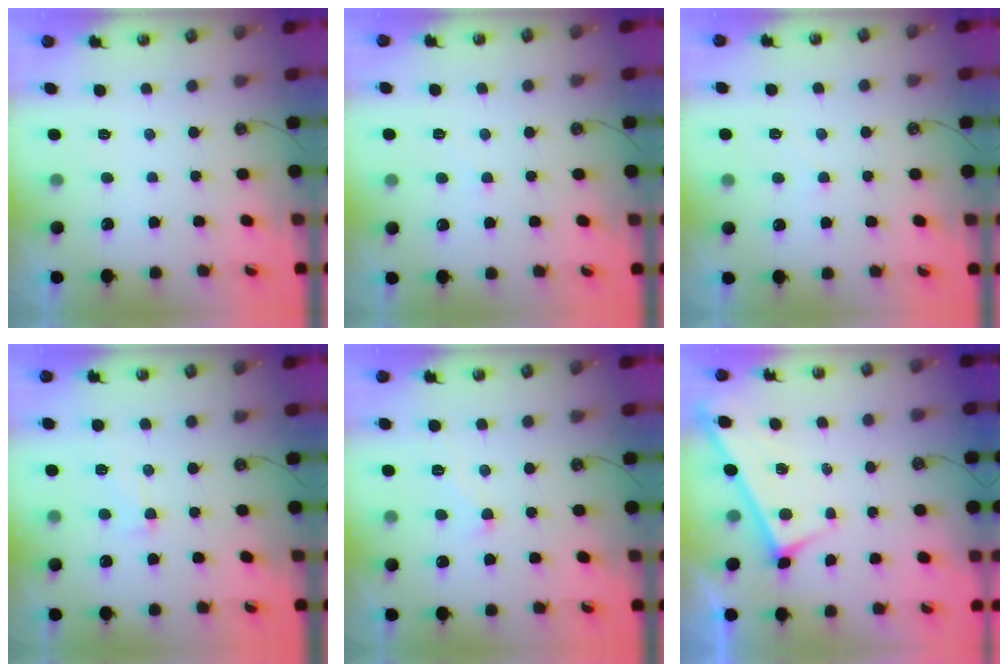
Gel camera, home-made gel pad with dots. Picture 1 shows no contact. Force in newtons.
{"total": 2.2, "press": 2.1, "slide": 0.3}
{"total": 2.0, "press": 2.0, "slide": 0.4}
{"total": 2.0, "press": 1.7, "slide": 1.0}
{"total": 0.7, "press": 0.3, "slide": 0.7}
{"total": 3.1, "press": 3.1, "slide": 0.3}